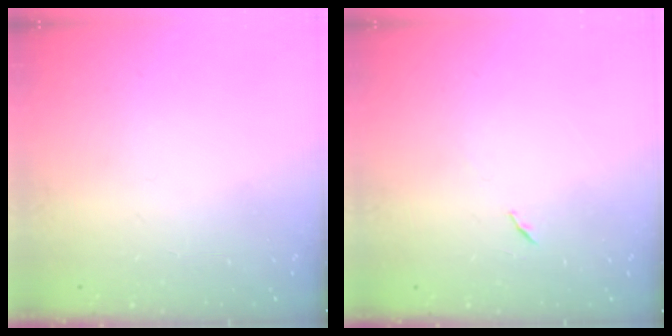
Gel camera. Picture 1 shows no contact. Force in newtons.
{"total": 5.3, "press": 4.8, "slide": 2.2}